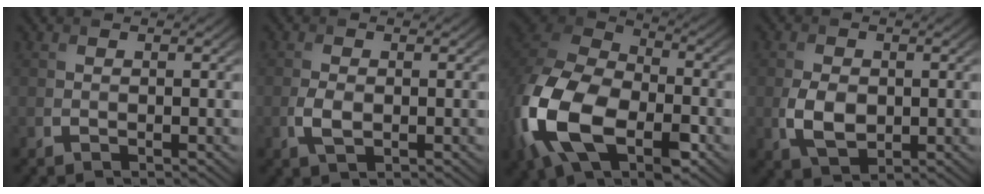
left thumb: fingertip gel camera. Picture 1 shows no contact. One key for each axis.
{"total": 2.4, "fx": -0.5, "fy": 1.4, "fz": 2.0, "tx": -0.047, "ty": -0.004, "tz": -0.008}
{"total": 18.0, "fx": -6.2, "fy": 11.2, "fz": 12.7, "tx": -0.322, "ty": -0.048, "tz": -0.112}
{"total": 4.7, "fx": -0.4, "fy": 3.2, "fz": 3.4, "tx": -0.077, "ty": -0.009, "tz": -0.006}